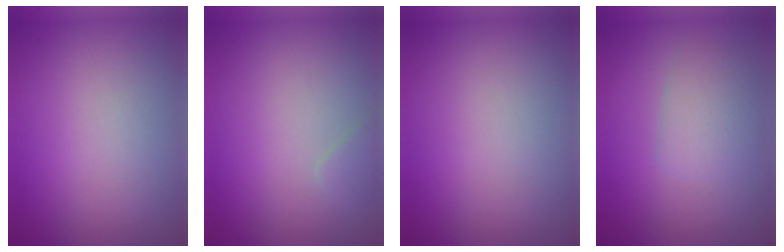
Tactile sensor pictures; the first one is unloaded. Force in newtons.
{"total": 0.9, "press": 0.9, "slide": 0.1}
{"total": 0.0}
{"total": 2.5, "press": 2.5, "slide": 0.1}